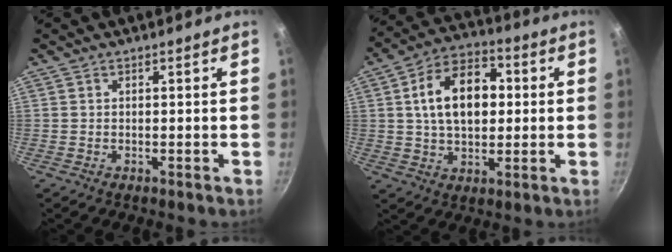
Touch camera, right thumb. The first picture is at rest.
{"total": 14.8, "force": [2.1, 9.5, 11.2], "torque": [-0.153, 0.017, 0.024]}